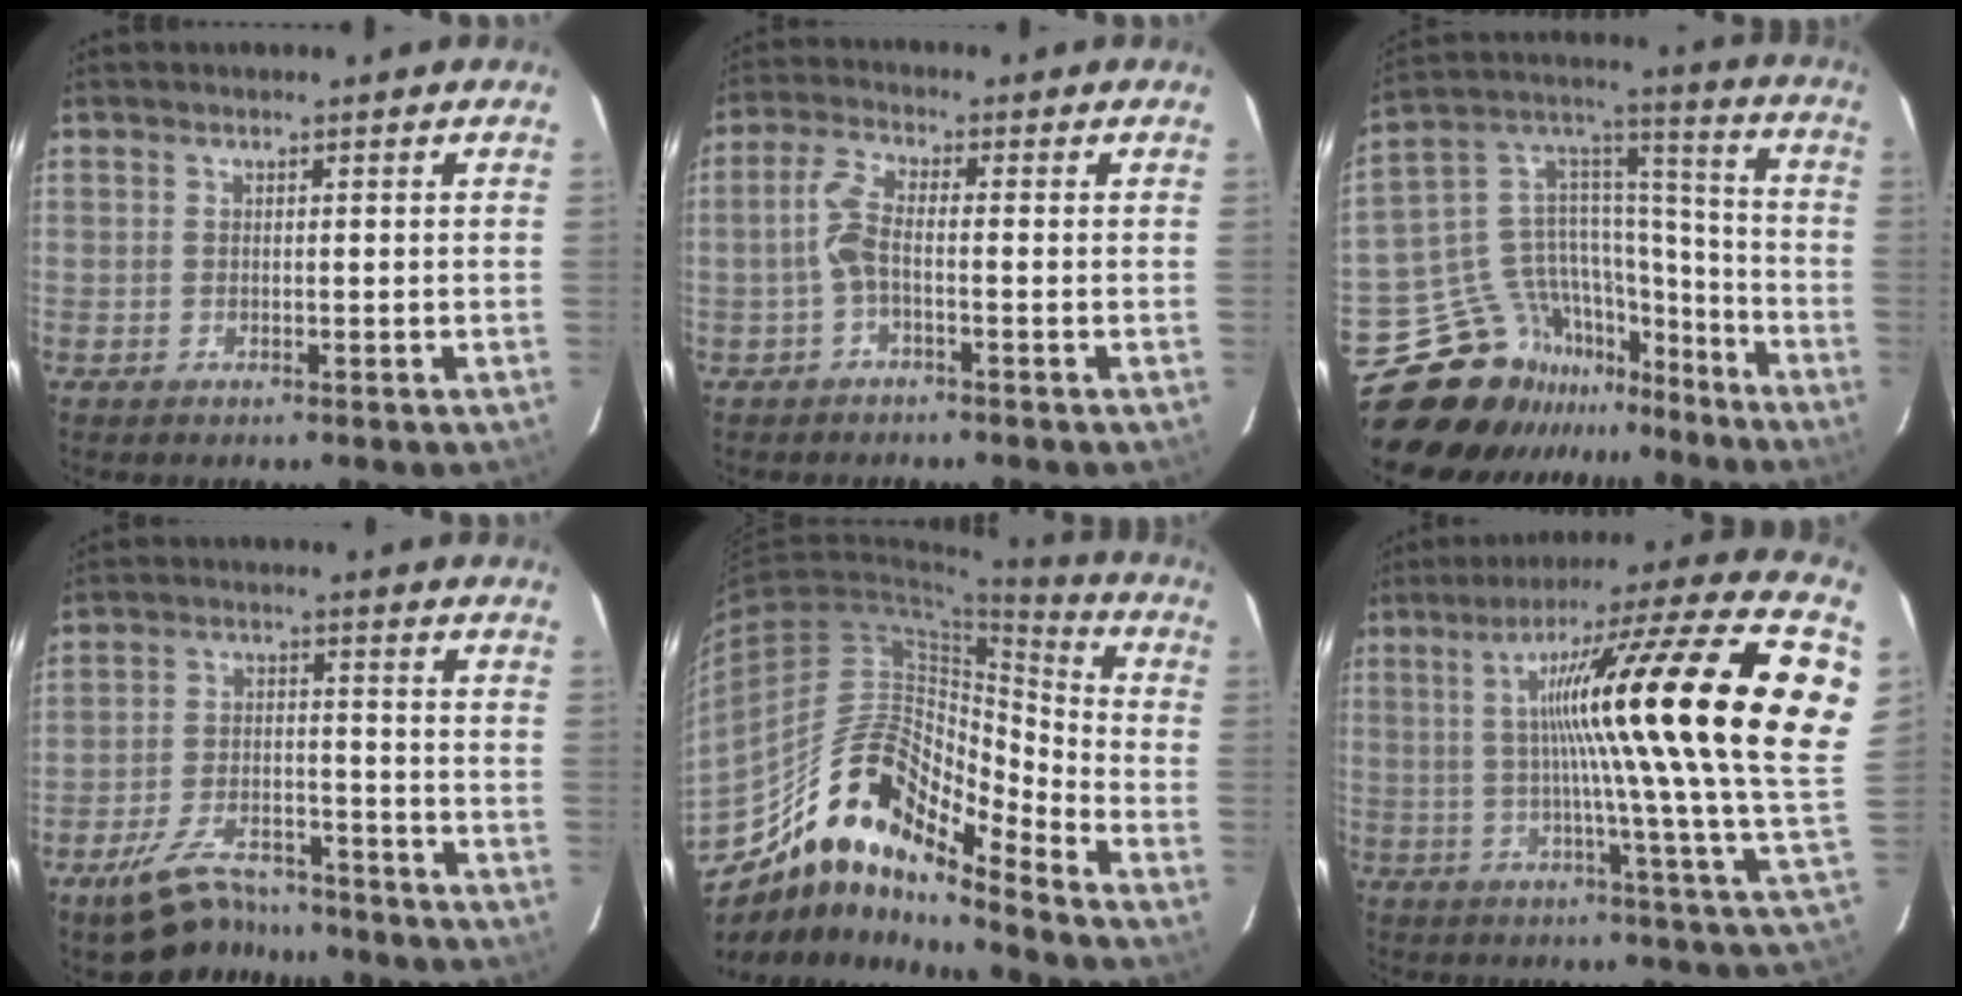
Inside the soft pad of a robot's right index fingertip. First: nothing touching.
{"total": 4.2, "force": [-1.0, 0.8, 4.0], "torque": [-0.089, 0.011, -0.022]}
{"total": 19.5, "force": [-15.8, 10.4, 4.6], "torque": [-0.079, 0.078, -0.252]}
{"total": 10.3, "force": [-8.8, 3.6, 4.1], "torque": [-0.078, -0.001, -0.147]}
{"total": 16.6, "force": [-11.7, 5.4, 10.4], "torque": [-0.178, 0.050, -0.201]}
{"total": 28.2, "force": [5.7, -0.5, 27.6], "torque": [-0.333, 0.038, 0.076]}